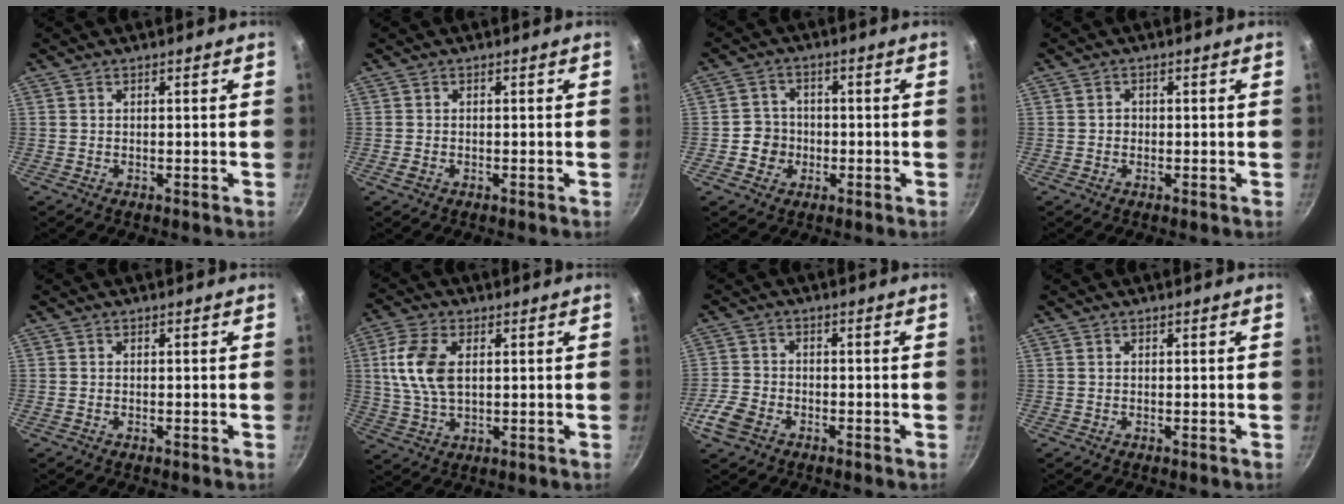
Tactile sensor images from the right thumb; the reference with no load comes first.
{"total": 1.1, "force": [-0.6, 0.7, 0.6], "torque": [-0.014, 0.002, -0.012]}
{"total": 5.0, "force": [-1.4, 4.7, 1.2], "torque": [0.012, 0.016, -0.029]}
{"total": 1.2, "force": [-0.2, 1.1, 0.4], "torque": [-0.004, 0.003, -0.004]}
{"total": 0.0}
{"total": 10.2, "force": [2.0, 5.8, 8.1], "torque": [-0.158, 0.002, 0.037]}
{"total": 5.9, "force": [-3.2, 3.9, 3.0], "torque": [-0.065, 0.021, -0.070]}
{"total": 0.0}